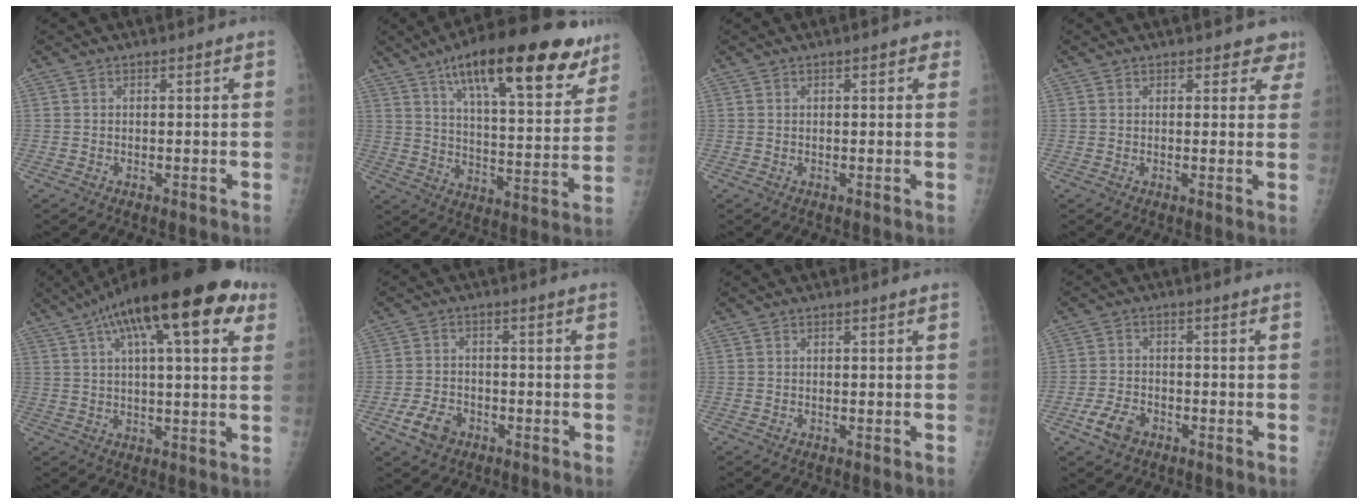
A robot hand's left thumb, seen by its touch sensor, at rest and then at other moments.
{"total": 25.3, "force": [15.1, 8.0, 18.5], "torque": [-0.244, -0.040, 0.231]}
{"total": 2.1, "force": [1.0, 1.1, 1.5], "torque": [-0.008, 0.001, 0.009]}
{"total": 3.6, "force": [2.9, 2.1, 0.2], "torque": [0.038, -0.015, 0.015]}
{"total": 21.8, "force": [10.6, 6.6, 17.9], "torque": [-0.272, 0.017, 0.156]}
{"total": 5.5, "force": [-2.9, 3.8, 2.5], "torque": [-0.042, 0.014, -0.050]}
{"total": 0.0}
{"total": 5.0, "force": [-2.9, 3.2, 2.5], "torque": [-0.048, 0.012, -0.053]}